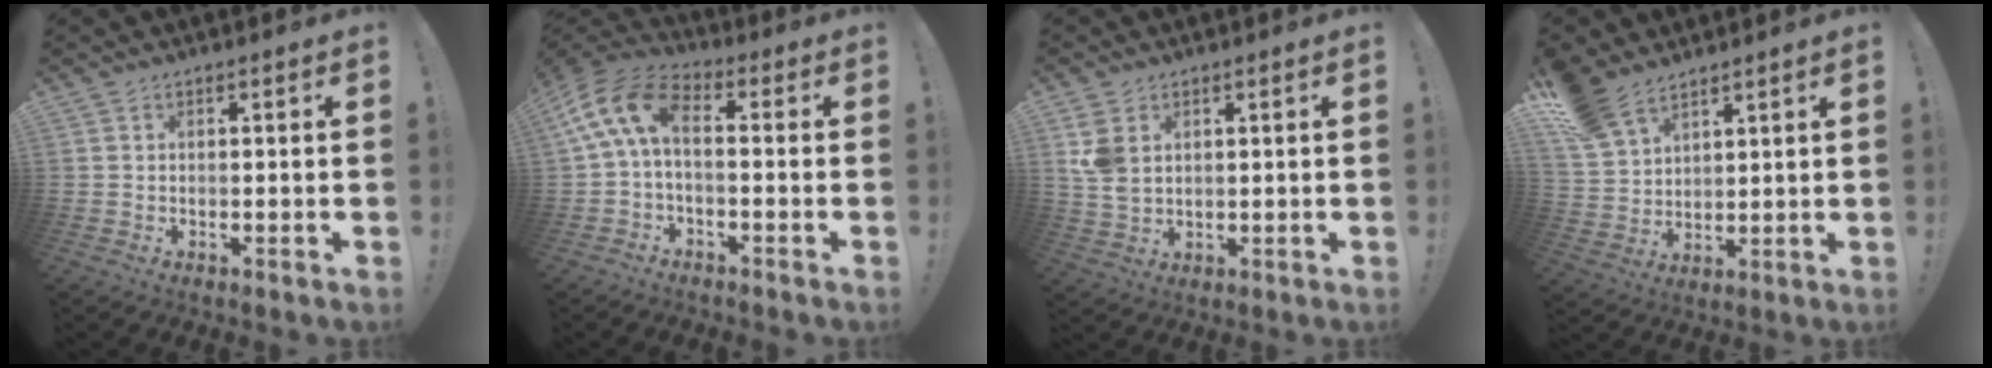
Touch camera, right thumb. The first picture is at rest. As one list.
[{"total": 11.7, "force": [2.0, 5.8, 10.0], "torque": [-0.205, 0.005, 0.038]}, {"total": 6.8, "force": [2.9, 4.3, 4.3], "torque": [-0.089, -0.012, 0.056]}, {"total": 10.5, "force": [7.9, 5.6, 4.1], "torque": [-0.083, -0.044, 0.160]}]